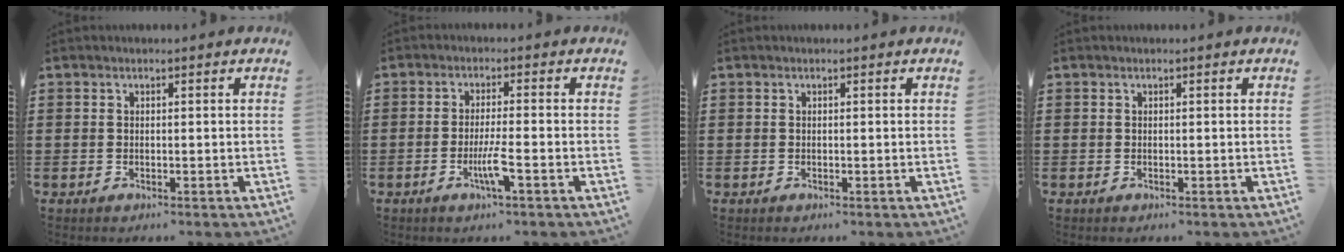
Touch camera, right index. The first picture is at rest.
{"total": 4.9, "force": [-2.0, 0.3, 4.4], "torque": [-0.087, -0.012, -0.037]}
{"total": 0.0}
{"total": 0.0}